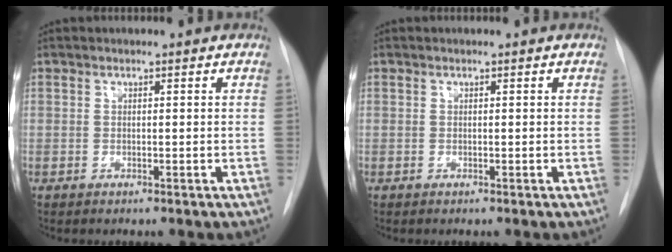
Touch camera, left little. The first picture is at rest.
{"total": 0.0}